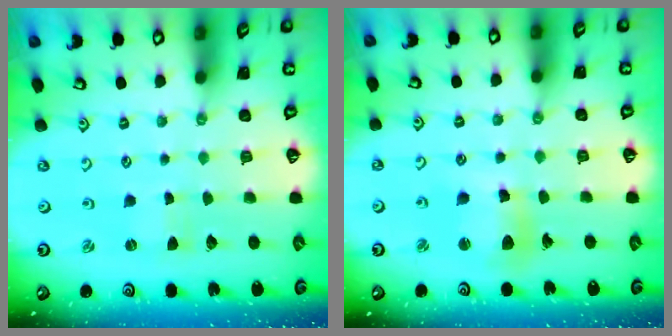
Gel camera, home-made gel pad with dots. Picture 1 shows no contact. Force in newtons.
{"total": 9.2, "press": 9.2, "slide": 0.8}